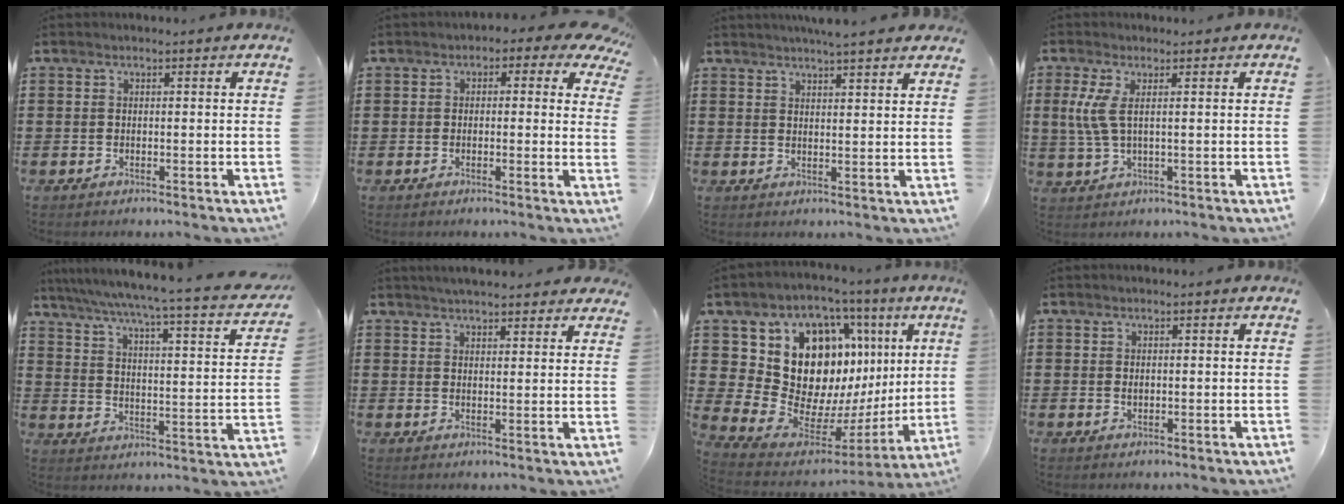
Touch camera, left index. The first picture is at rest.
{"total": 2.3, "force": [0.6, 1.4, 1.7], "torque": [-0.030, 0.006, 0.004]}
{"total": 3.6, "force": [3.4, -0.3, 1.2], "torque": [-0.032, -0.008, 0.062]}
{"total": 4.5, "force": [1.0, 1.0, 4.2], "torque": [-0.115, -0.013, 0.009]}
{"total": 4.4, "force": [3.4, -0.9, 2.6], "torque": [-0.069, -0.045, 0.044]}
{"total": 3.6, "force": [3.5, 0.3, 0.8], "torque": [-0.024, -0.006, 0.064]}
{"total": 15.1, "force": [4.8, 12.0, 7.8], "torque": [-0.171, -0.047, 0.097]}
{"total": 0.6, "force": [0.1, 0.4, 0.4], "torque": [-0.010, 0.001, 0.002]}